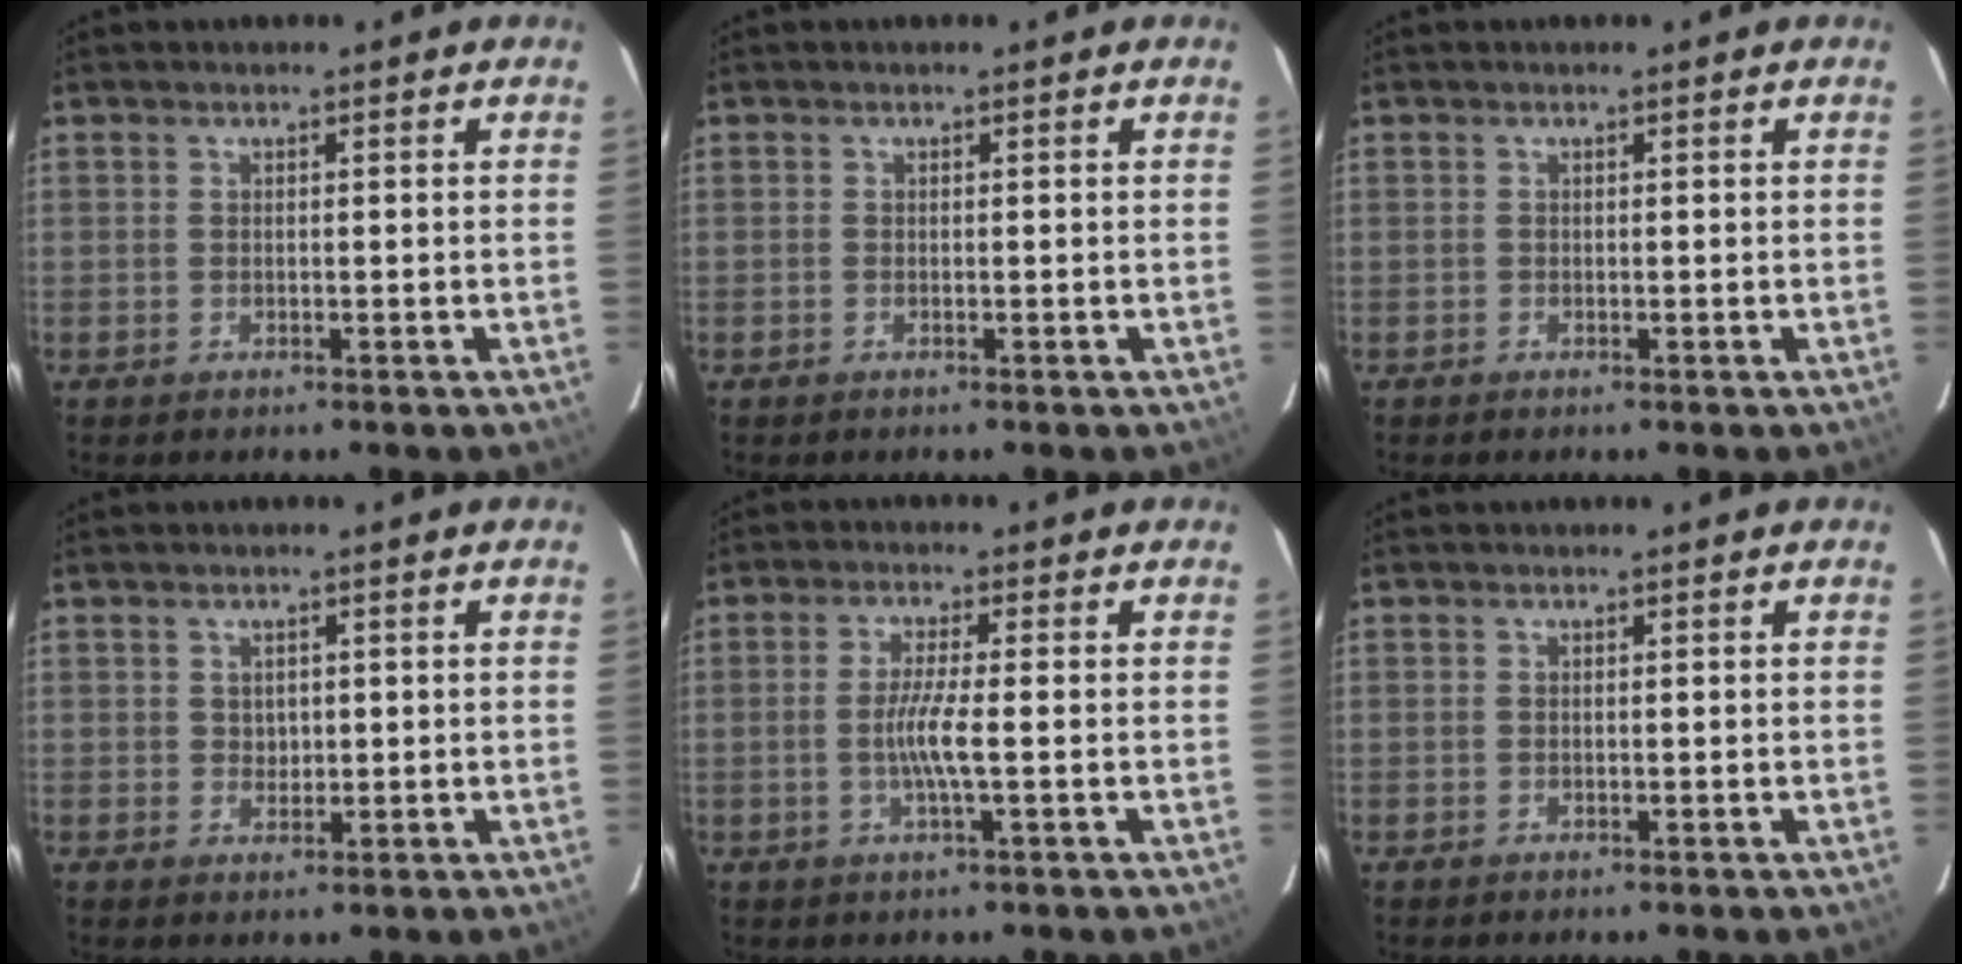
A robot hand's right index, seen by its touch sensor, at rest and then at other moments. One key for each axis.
{"total": 0.0}
{"total": 0.0}
{"total": 1.9, "fx": 0.4, "fy": 1.8, "fz": 0.7, "tx": -0.005, "ty": 0.002, "tz": 0.010}
{"total": 4.9, "fx": -1.0, "fy": 0.0, "fz": 4.8, "tx": -0.090, "ty": -0.008, "tz": -0.019}
{"total": 0.0}